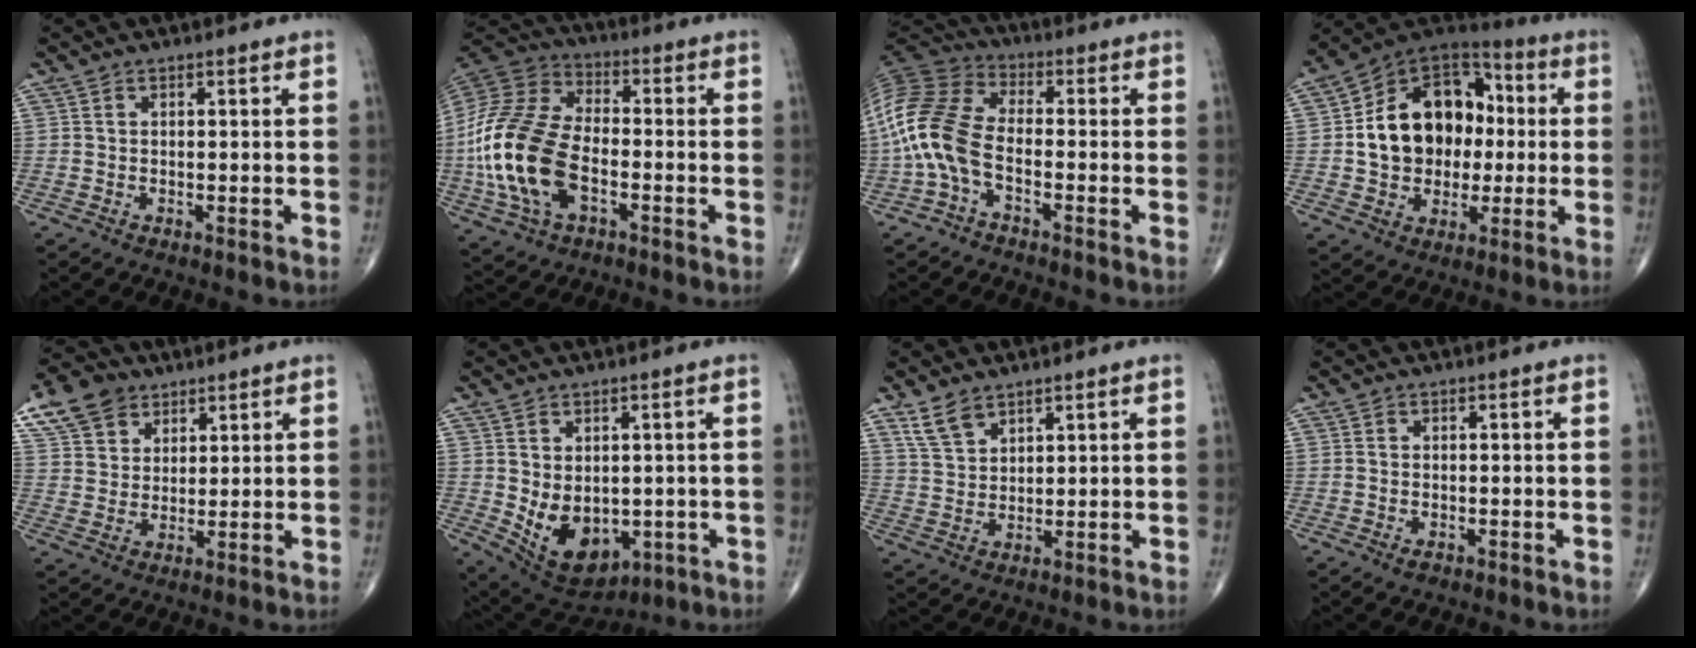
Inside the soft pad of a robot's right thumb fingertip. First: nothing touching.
{"total": 21.4, "force": [-4.5, 12.3, 16.9], "torque": [-0.365, 0.012, -0.087]}
{"total": 13.8, "force": [-3.2, 7.3, 11.2], "torque": [-0.250, 0.036, -0.073]}
{"total": 19.4, "force": [0.6, 14.7, 12.7], "torque": [-0.163, 0.033, 0.010]}
{"total": 10.5, "force": [5.9, 7.7, 4.0], "torque": [-0.058, -0.006, 0.115]}
{"total": 11.8, "force": [-1.8, 8.1, 8.4], "torque": [-0.112, -0.007, 0.002]}
{"total": 5.2, "force": [3.8, 2.7, 2.3], "torque": [-0.038, -0.018, 0.083]}
{"total": 1.1, "force": [-0.5, 0.7, 0.7], "torque": [-0.013, 0.002, -0.004]}